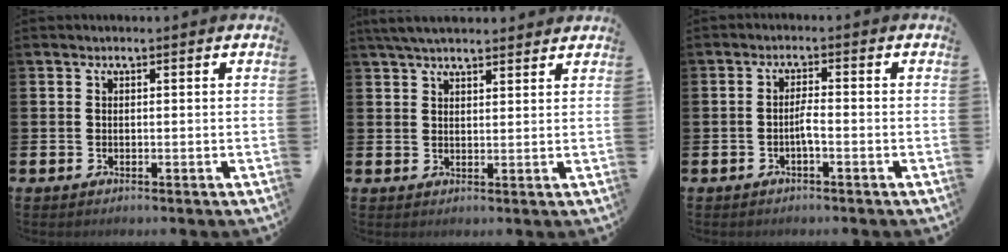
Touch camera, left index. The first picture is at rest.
{"total": 4.4, "force": [4.0, 1.0, 1.4], "torque": [-0.035, -0.009, 0.076]}
{"total": 1.7, "force": [-0.7, 0.1, 1.6], "torque": [-0.030, 0.001, -0.013]}